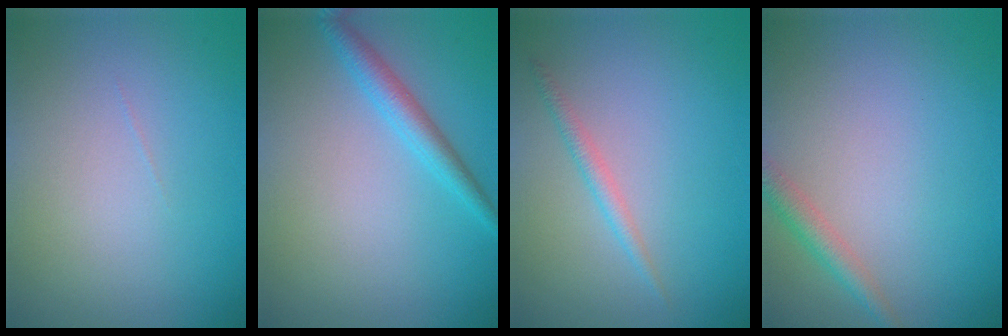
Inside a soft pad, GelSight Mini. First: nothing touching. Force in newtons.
{"total": 2.5, "press": 2.5, "slide": 0.0}
{"total": 1.4, "press": 1.4, "slide": 0.0}
{"total": 2.0, "press": 2.0, "slide": 0.1}